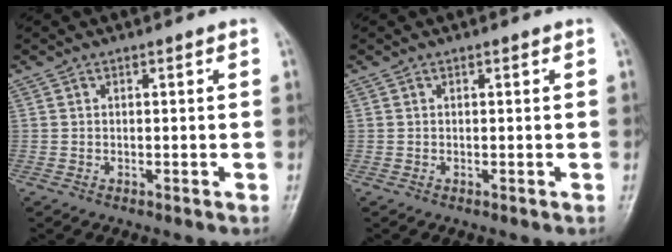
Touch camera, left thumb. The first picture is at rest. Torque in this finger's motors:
{"motor_torque": [-0.14, -0.01, -0.02, 0.15, 0.00]}